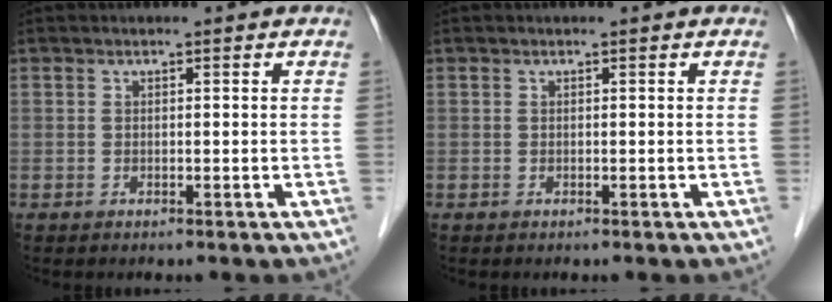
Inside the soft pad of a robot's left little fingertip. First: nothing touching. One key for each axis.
{"total": 0.0}